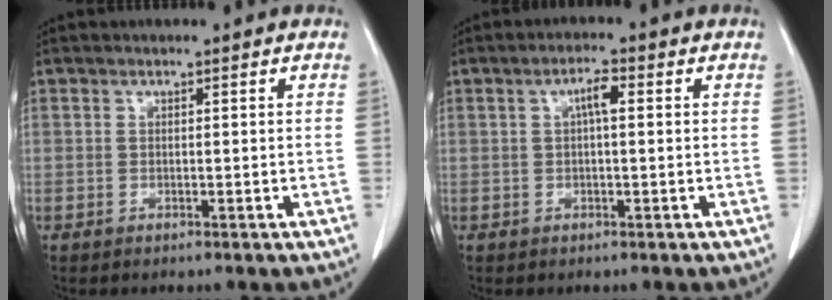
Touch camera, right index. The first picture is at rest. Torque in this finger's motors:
{"motor_torque": [0.41, -0.07, 0.08, 0.06]}